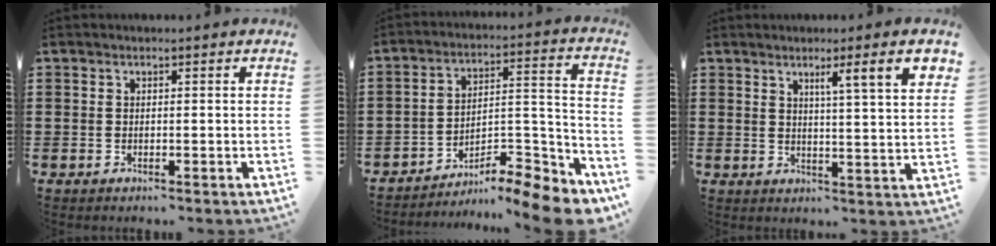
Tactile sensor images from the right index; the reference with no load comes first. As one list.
[{"total": 9.1, "force": [-8.0, 2.0, 3.8], "torque": [-0.037, 0.015, -0.157]}, {"total": 5.8, "force": [3.2, -0.3, 4.9], "torque": [-0.087, -0.011, 0.046]}]